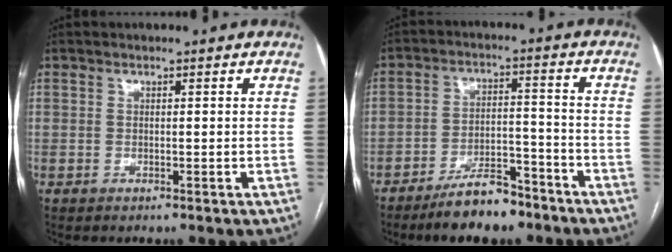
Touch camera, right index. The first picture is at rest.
{"total": 8.6, "force": [-6.8, 2.8, 4.4], "torque": [-0.072, 0.004, -0.118]}